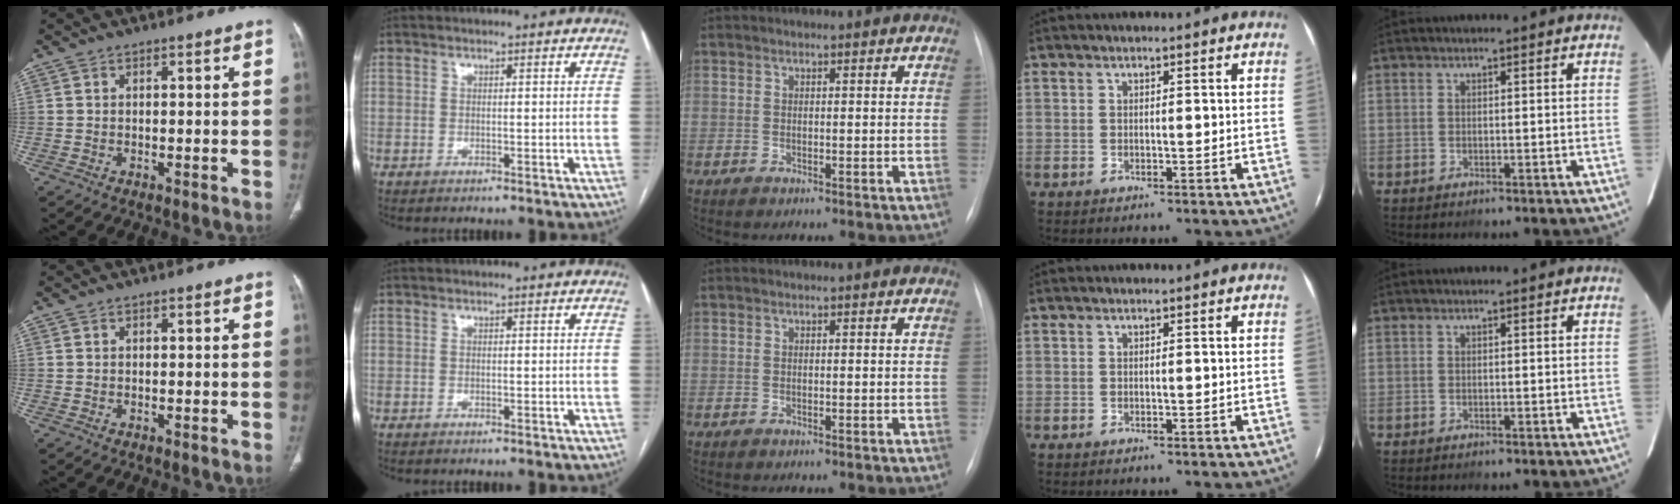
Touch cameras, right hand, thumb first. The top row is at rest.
{}